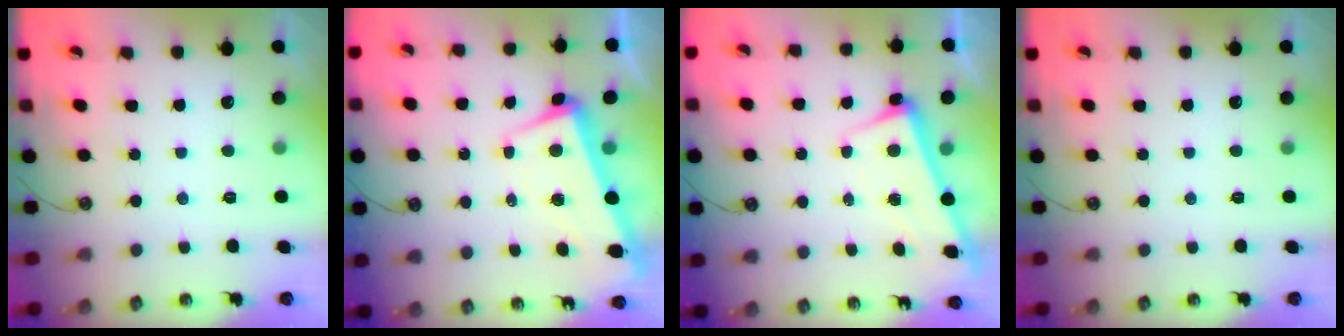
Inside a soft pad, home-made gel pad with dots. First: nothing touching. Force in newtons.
{"total": 2.1, "press": 0.6, "slide": 2.0}
{"total": 2.6, "press": 2.5, "slide": 1.0}
{"total": 0.0}